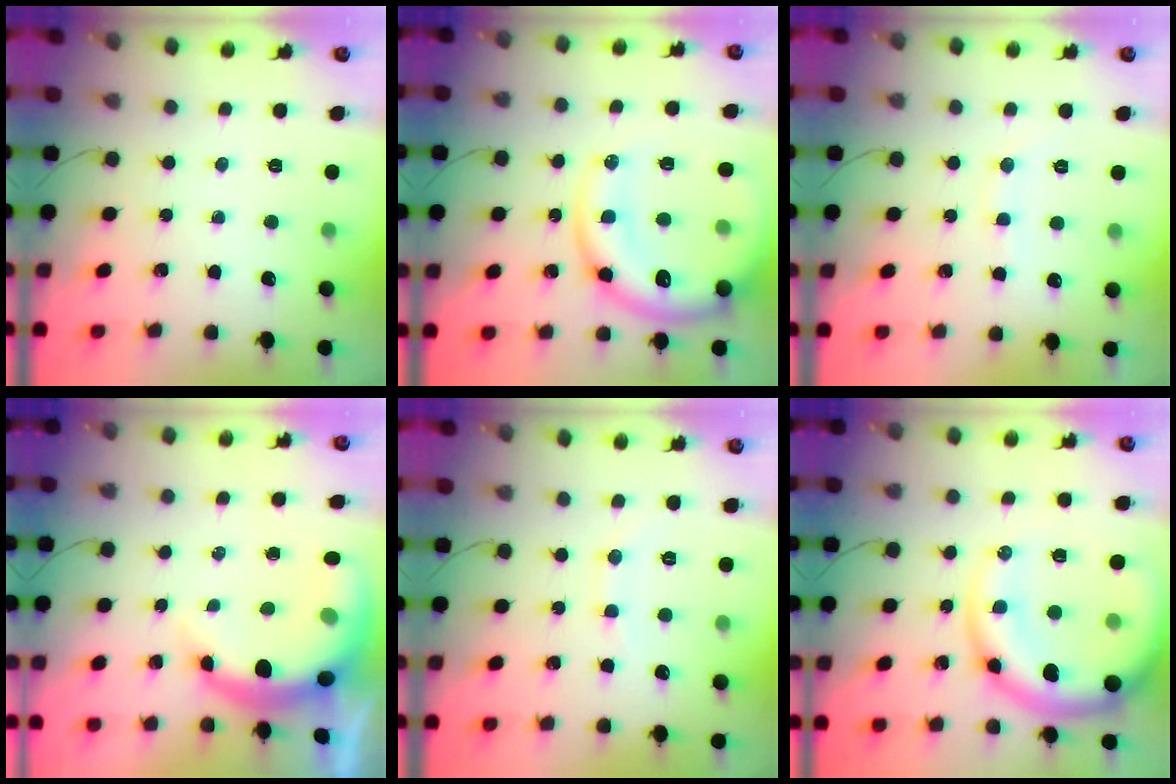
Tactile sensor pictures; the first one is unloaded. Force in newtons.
{"total": 19.4, "press": 18.9, "slide": 4.4}
{"total": 6.9, "press": 6.8, "slide": 1.2}
{"total": 11.0, "press": 10.7, "slide": 2.6}
{"total": 5.9, "press": 5.8, "slide": 1.2}
{"total": 16.4, "press": 15.8, "slide": 4.5}